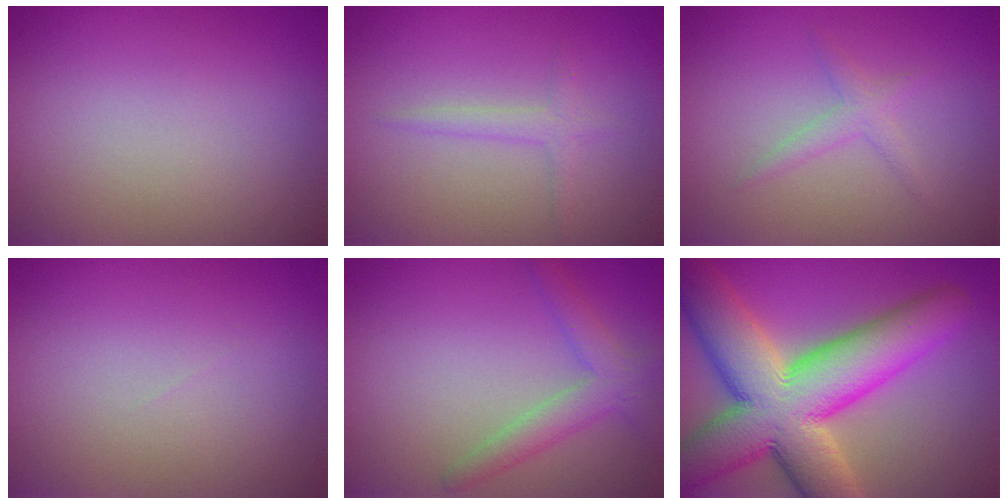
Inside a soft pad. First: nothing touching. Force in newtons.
{"total": 1.4, "press": 1.4, "slide": 0.1}
{"total": 1.4, "press": 1.4, "slide": 0.1}
{"total": 0.0}
{"total": 2.9, "press": 2.9, "slide": 0.1}
{"total": 14.2, "press": 14.2, "slide": 1.1}